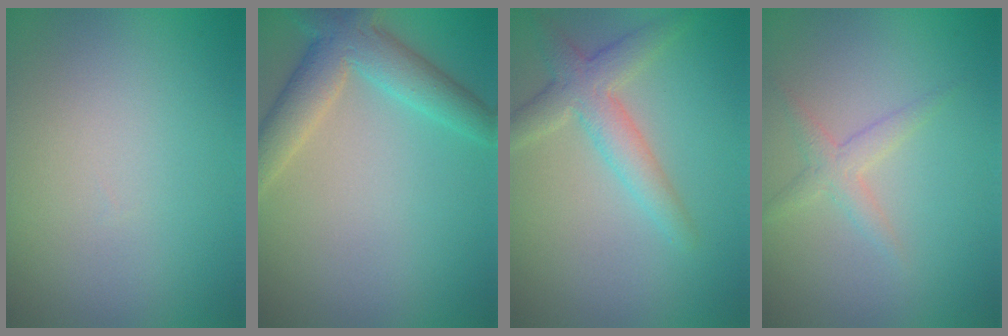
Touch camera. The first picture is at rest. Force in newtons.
{"total": 5.2, "press": 5.2, "slide": 0.3}
{"total": 3.8, "press": 3.8, "slide": 0.3}
{"total": 1.8, "press": 1.8, "slide": 0.1}